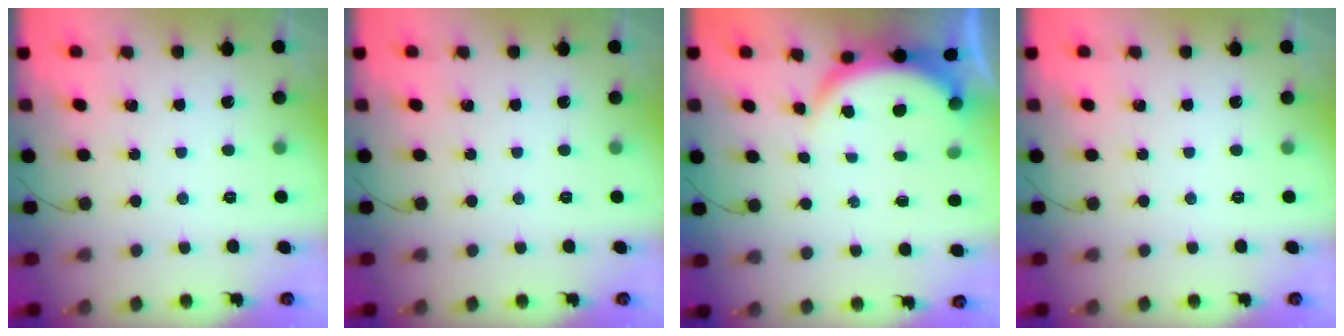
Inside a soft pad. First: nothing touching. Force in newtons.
{"total": 0.0}
{"total": 6.6, "press": 6.6, "slide": 1.0}
{"total": 0.0}